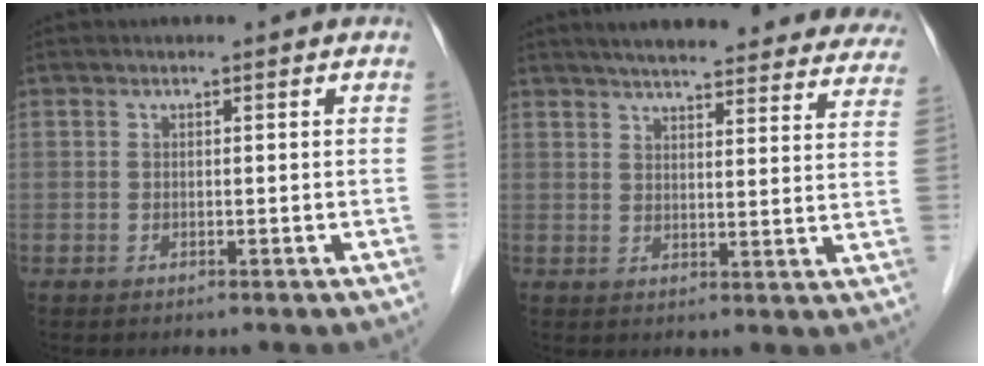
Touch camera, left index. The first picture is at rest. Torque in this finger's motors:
{"motor_torque": [0.96, -0.92, 0.29, 0.10]}